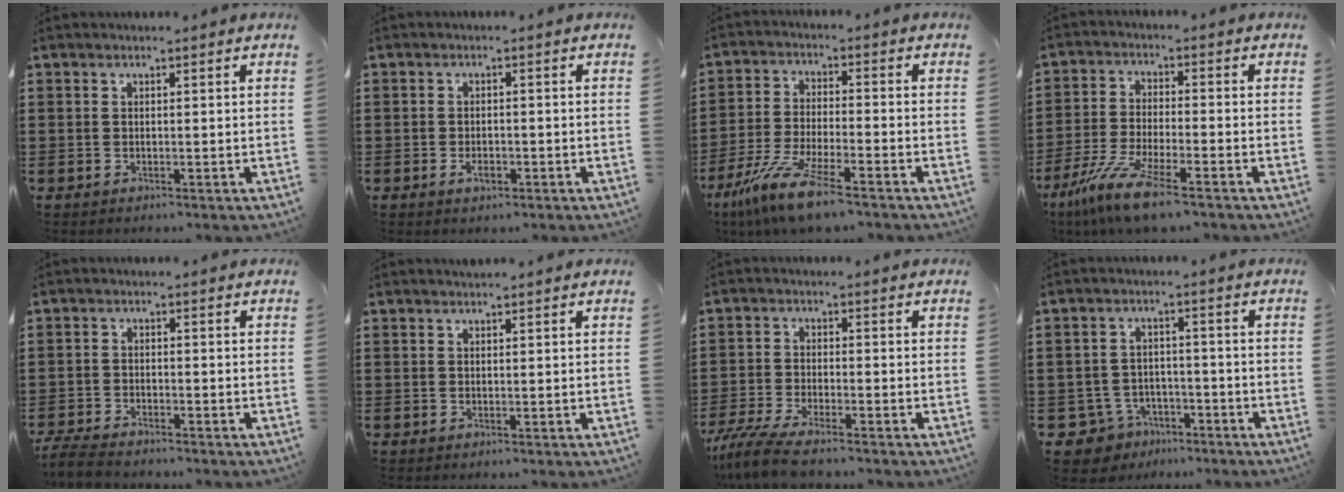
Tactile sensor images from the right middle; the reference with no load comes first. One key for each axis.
{"total": 1.7, "fx": -0.8, "fy": 0.8, "fz": 1.3, "tx": -0.025, "ty": 0.001, "tz": -0.015}
{"total": 9.3, "fx": -7.1, "fy": 0.7, "fz": 5.9, "tx": -0.134, "ty": -0.009, "tz": -0.142}
{"total": 8.4, "fx": -6.3, "fy": 0.7, "fz": 5.6, "tx": -0.126, "ty": -0.012, "tz": -0.123}
{"total": 3.7, "fx": -3.5, "fy": 0.3, "fz": 0.9, "tx": -0.036, "ty": -0.008, "tz": -0.078}
{"total": 0.0}
{"total": 5.3, "fx": -4.5, "fy": 0.2, "fz": 2.7, "tx": -0.081, "ty": -0.022, "tz": -0.094}
{"total": 4.5, "fx": -3.6, "fy": 2.5, "fz": 0.7, "tx": -0.041, "ty": 0.002, "tz": -0.078}